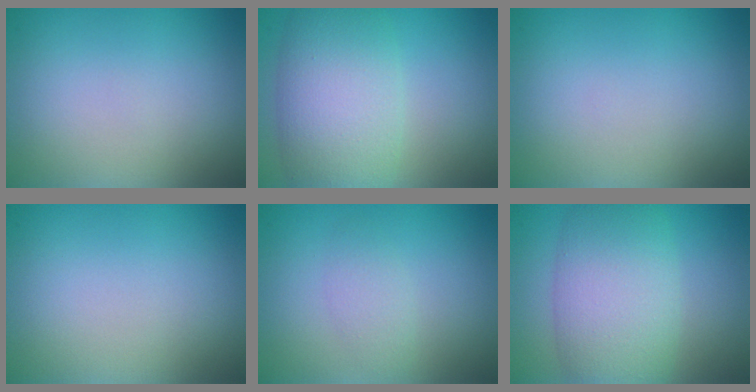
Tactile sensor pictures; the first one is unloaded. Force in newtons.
{"total": 7.9, "press": 7.9, "slide": 0.5}
{"total": 0.0}
{"total": 0.0}
{"total": 1.6, "press": 1.6, "slide": 0.1}
{"total": 7.9, "press": 7.9, "slide": 0.2}